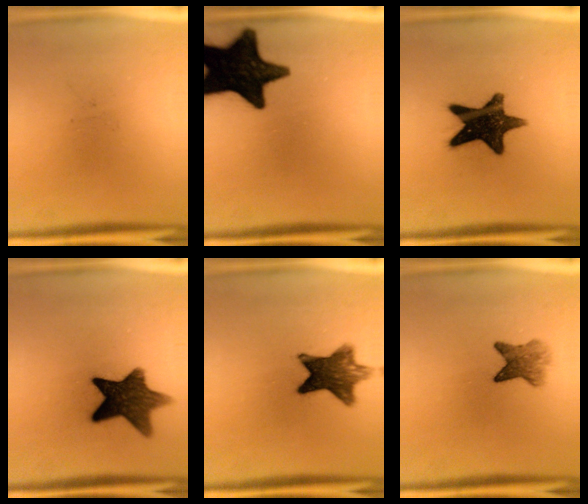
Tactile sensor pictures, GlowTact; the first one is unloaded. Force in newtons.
{"total": 18.2}
{"total": 15.4}
{"total": 12.3}
{"total": 10.0}
{"total": 4.4}